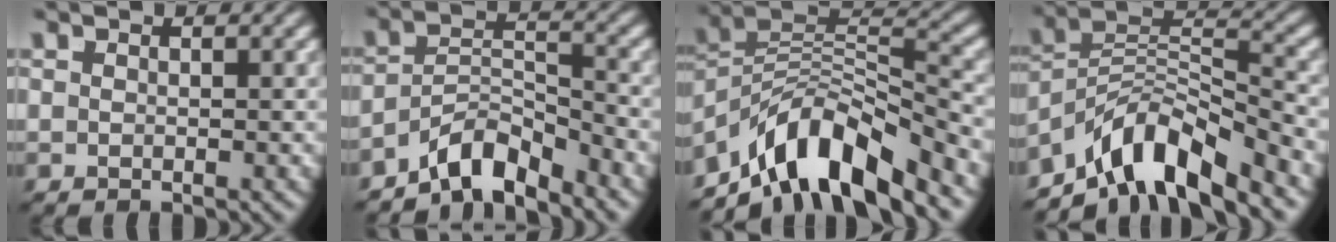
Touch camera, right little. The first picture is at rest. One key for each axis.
{"total": 6.9, "fx": -5.0, "fy": 3.2, "fz": 3.5, "tx": -0.044, "ty": -0.023, "tz": -0.077}
{"total": 11.6, "fx": -4.5, "fy": 7.2, "fz": 7.9, "tx": -0.120, "ty": -0.027, "tz": -0.065}
{"total": 10.6, "fx": -5.0, "fy": 6.6, "fz": 6.7, "tx": -0.104, "ty": -0.026, "tz": -0.076}